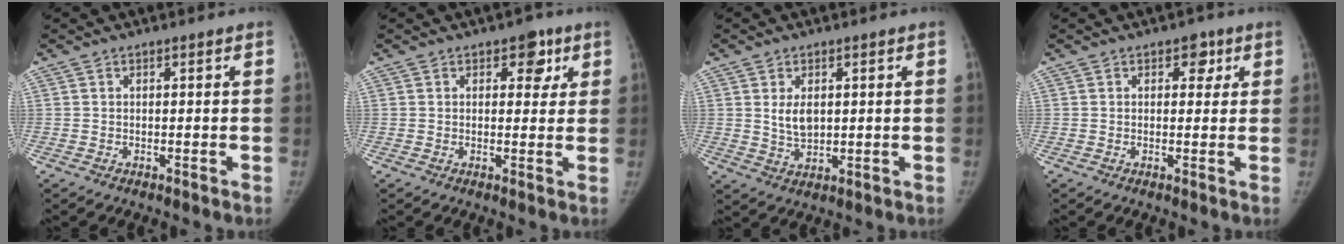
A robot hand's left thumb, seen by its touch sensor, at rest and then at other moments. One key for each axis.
{"total": 4.4, "fx": 2.1, "fy": 2.9, "fz": 2.5, "tx": 0.000, "ty": -0.005, "tz": 0.022}
{"total": 4.6, "fx": 1.0, "fy": 2.8, "fz": 3.5, "tx": -0.052, "ty": -0.011, "tz": 0.025}
{"total": 3.0, "fx": 1.3, "fy": 2.1, "fz": 1.6, "tx": 0.004, "ty": -0.002, "tz": 0.013}